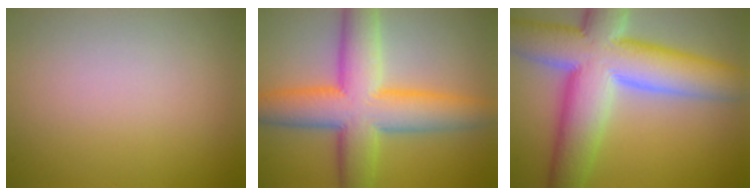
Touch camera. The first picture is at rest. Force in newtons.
{"total": 9.6, "press": 9.6, "slide": 0.1}
{"total": 12.5, "press": 12.5, "slide": 0.8}